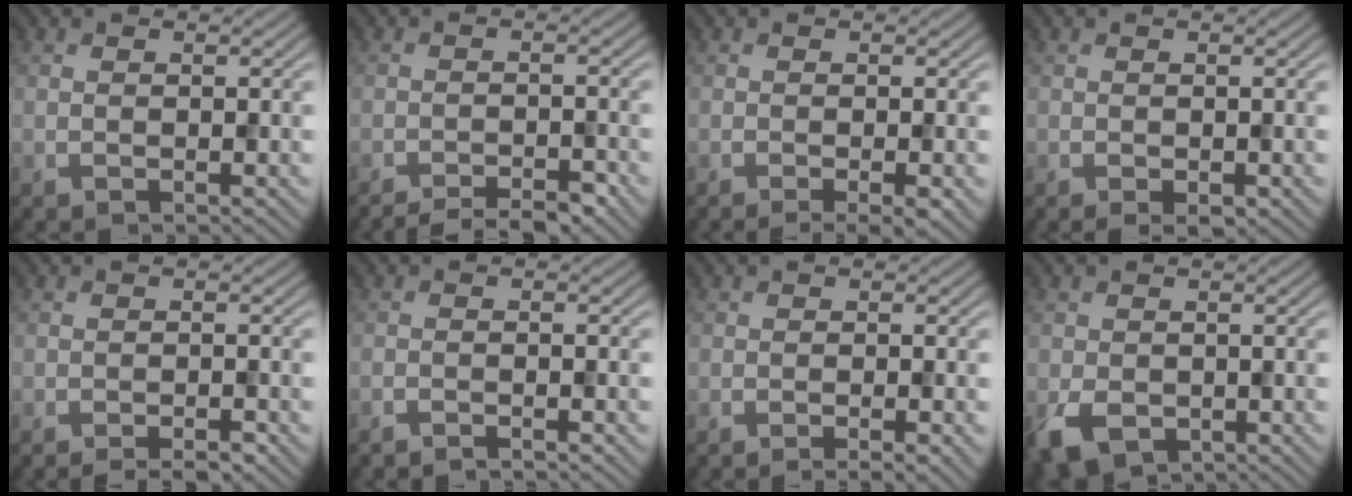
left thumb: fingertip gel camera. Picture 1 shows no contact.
{"total": 4.8, "force": [-4.3, 0.7, 2.1], "torque": [-0.036, 0.004, -0.065]}
{"total": 2.4, "force": [-1.2, 0.2, 2.0], "torque": [-0.029, 0.001, -0.020]}
{"total": 1.5, "force": [-0.7, 0.8, 1.0], "torque": [-0.024, -0.009, -0.010]}
{"total": 2.3, "force": [-1.8, 0.2, 1.3], "torque": [-0.016, 0.004, -0.027]}
{"total": 1.4, "force": [-1.3, 0.0, 0.5], "torque": [0.000, -0.001, -0.027]}
{"total": 2.0, "force": [-1.1, 0.2, 1.7], "torque": [-0.021, 0.001, -0.017]}
{"total": 4.5, "force": [-1.5, 3.4, 2.4], "torque": [-0.064, -0.015, -0.031]}